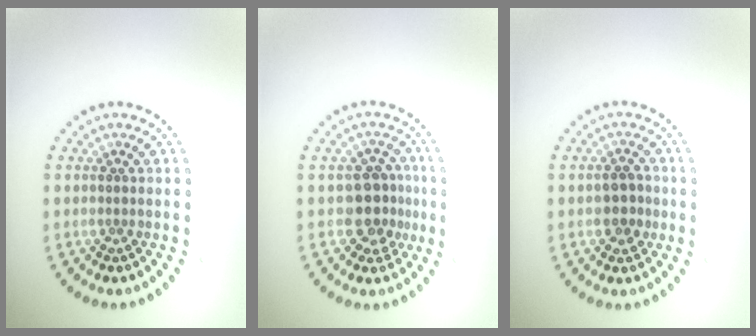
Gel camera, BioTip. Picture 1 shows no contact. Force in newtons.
{"total": 3.7, "press": 3.4, "slide": 1.6}
{"total": 2.4, "press": 2.4, "slide": 0.6}